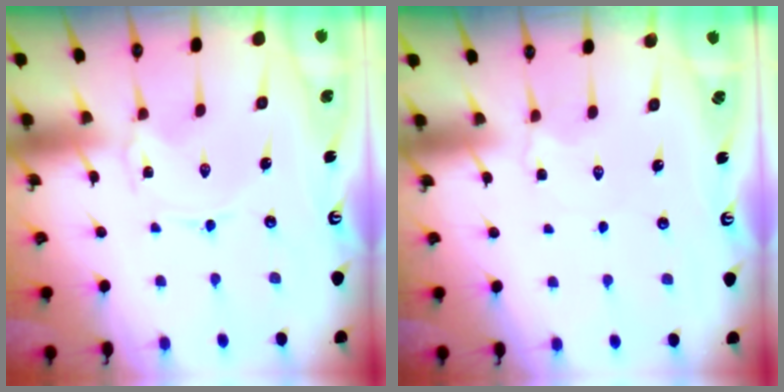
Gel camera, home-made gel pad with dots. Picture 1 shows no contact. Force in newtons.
{"total": 2.6, "press": 2.5, "slide": 0.5}